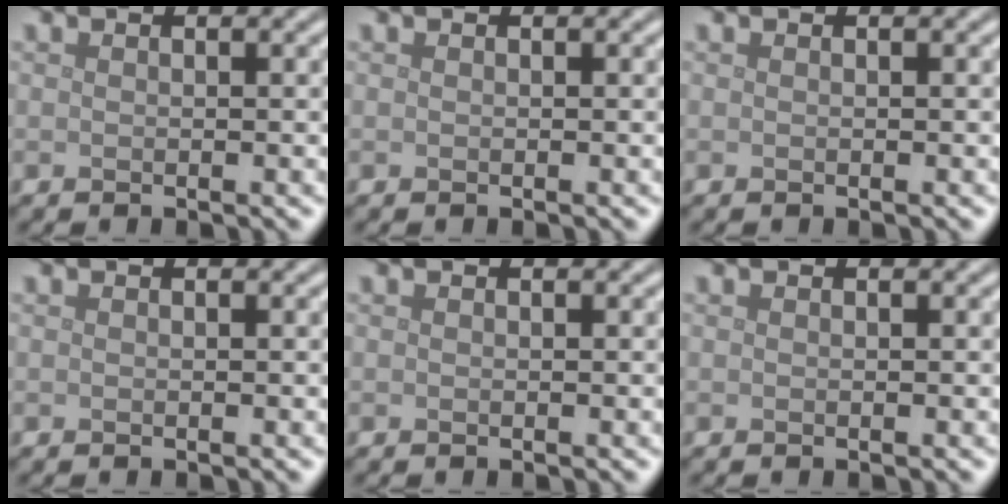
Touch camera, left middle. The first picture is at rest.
{"total": 0.0}
{"total": 0.0}
{"total": 0.0}
{"total": 0.0}
{"total": 0.0}